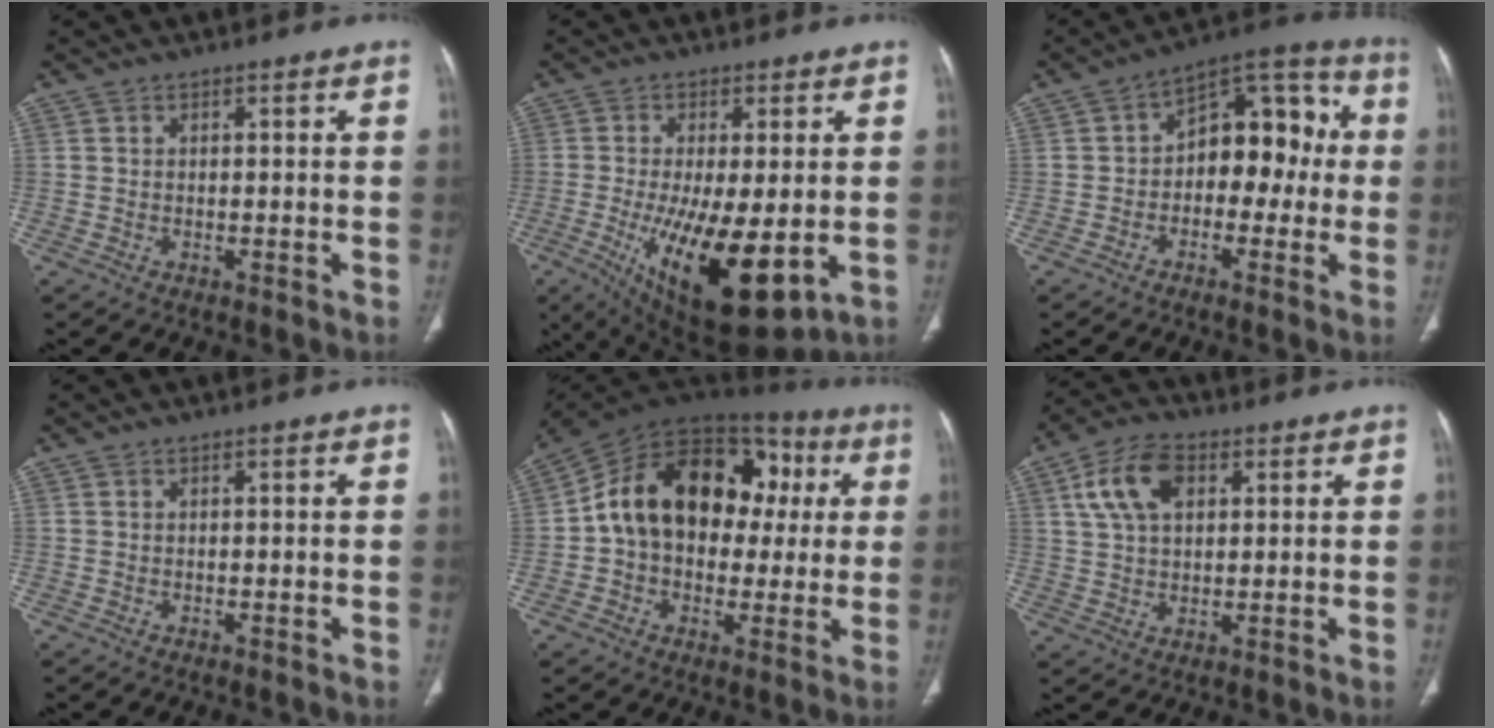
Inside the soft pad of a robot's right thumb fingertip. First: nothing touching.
{"total": 17.8, "force": [-3.8, 6.5, 16.1], "torque": [-0.277, -0.030, -0.038]}
{"total": 13.5, "force": [-0.2, 8.5, 10.5], "torque": [-0.096, 0.051, -0.018]}
{"total": 0.0}
{"total": 22.4, "force": [2.6, 15.9, 15.6], "torque": [-0.218, 0.051, 0.038]}
{"total": 9.9, "force": [3.6, 6.1, 7.0], "torque": [-0.125, 0.005, 0.063]}